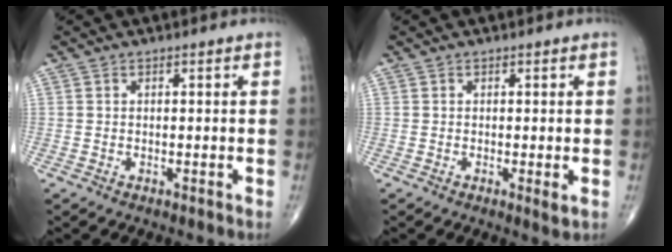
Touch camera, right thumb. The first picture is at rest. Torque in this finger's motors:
{"motor_torque": [-0.41, -0.10, -0.10, -0.06, 0.00]}